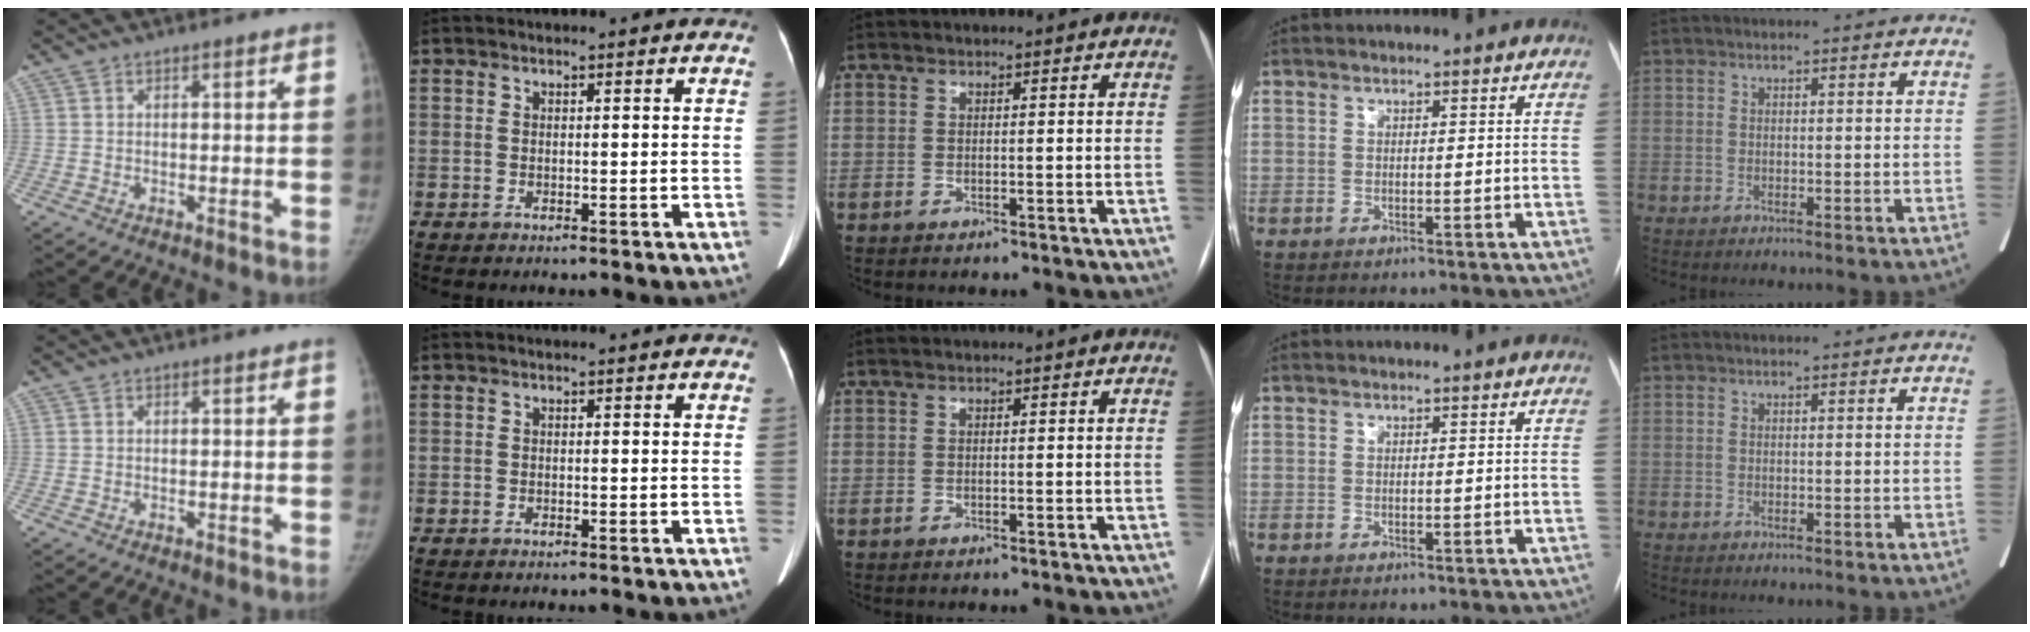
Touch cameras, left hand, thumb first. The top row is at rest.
{}